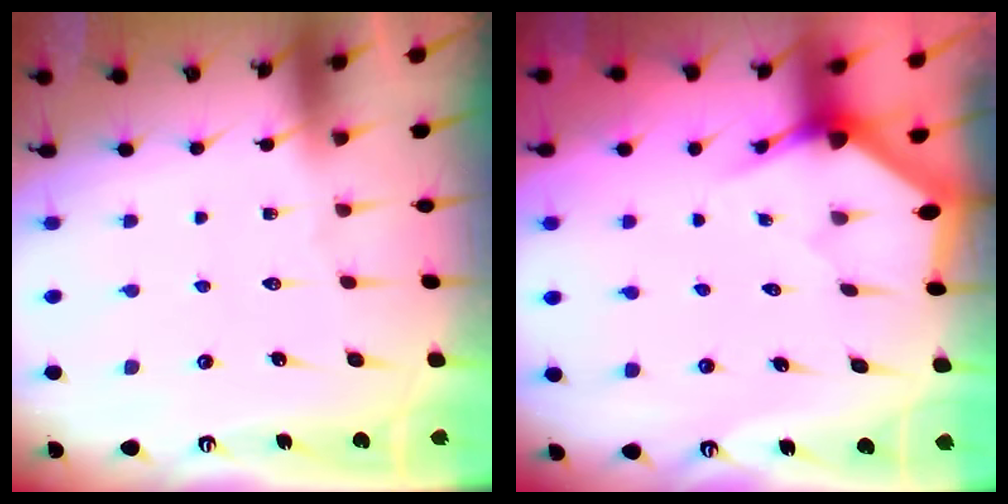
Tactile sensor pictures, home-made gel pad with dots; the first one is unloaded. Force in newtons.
{"total": 3.0, "press": 3.0, "slide": 0.2}